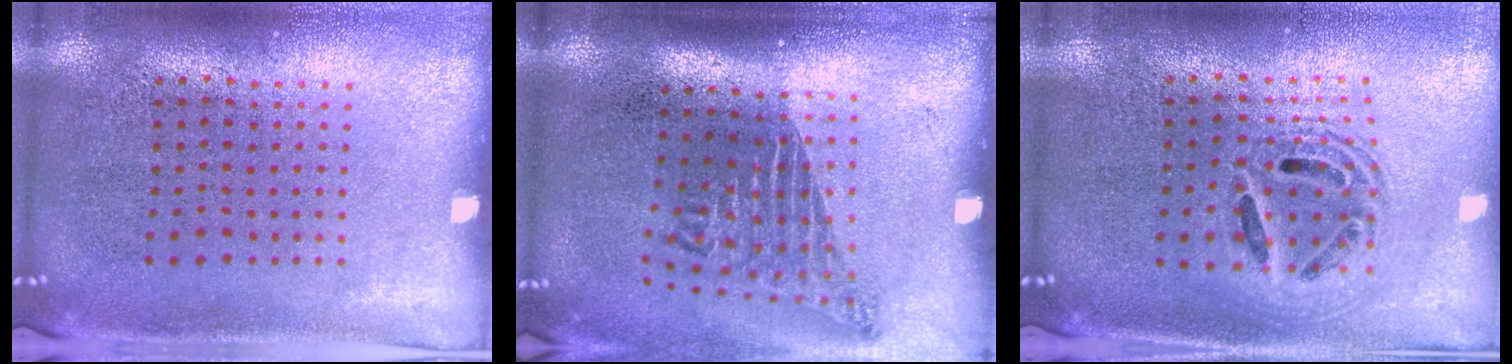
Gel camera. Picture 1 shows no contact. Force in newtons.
{"total": 1.7, "press": 1.1, "slide": 1.3}
{"total": 1.7, "press": 1.4, "slide": 1.0}